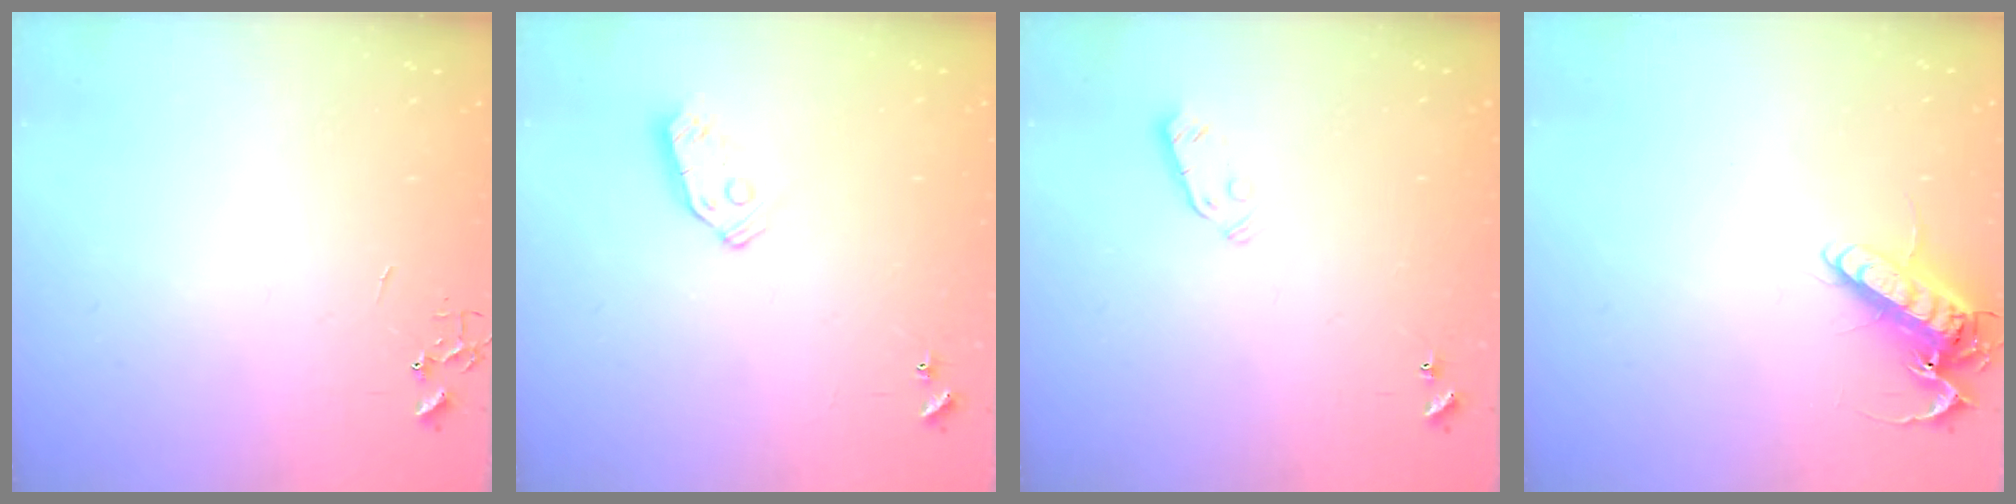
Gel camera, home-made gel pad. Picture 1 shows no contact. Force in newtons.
{"total": 6.5, "press": 6.5, "slide": 0.4}
{"total": 3.3, "press": 3.1, "slide": 1.0}
{"total": 13.4, "press": 13.2, "slide": 2.1}